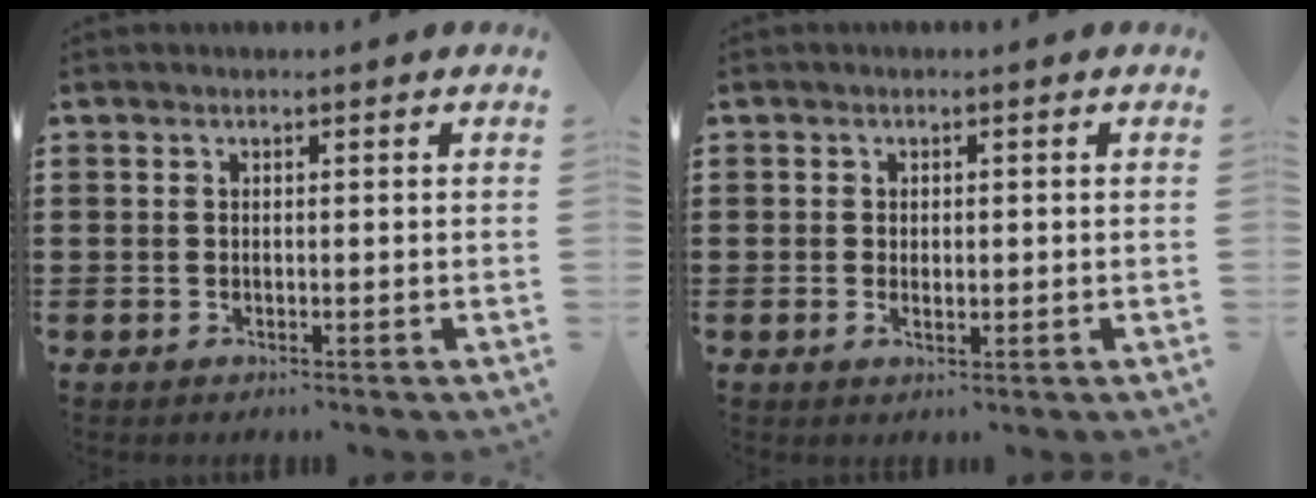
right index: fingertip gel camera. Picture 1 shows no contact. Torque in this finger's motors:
{"motor_torque": [-0.83, 1.31, -0.11, -0.01]}